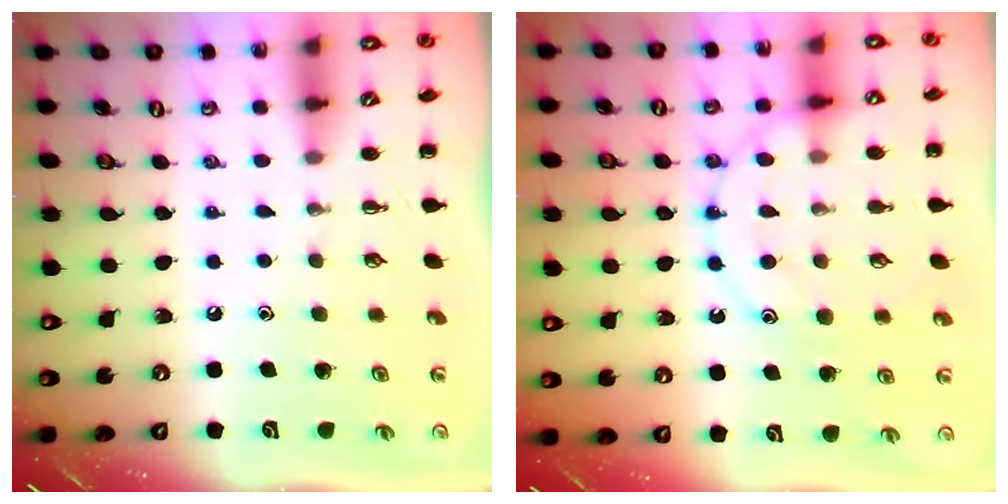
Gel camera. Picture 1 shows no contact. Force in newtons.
{"total": 13.5, "press": 13.5, "slide": 1.1}